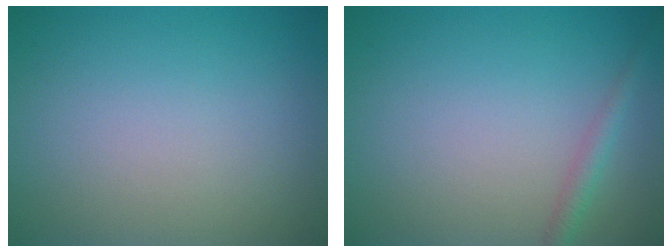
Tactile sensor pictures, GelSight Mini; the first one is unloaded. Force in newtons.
{"total": 1.6, "press": 1.6, "slide": 0.1}